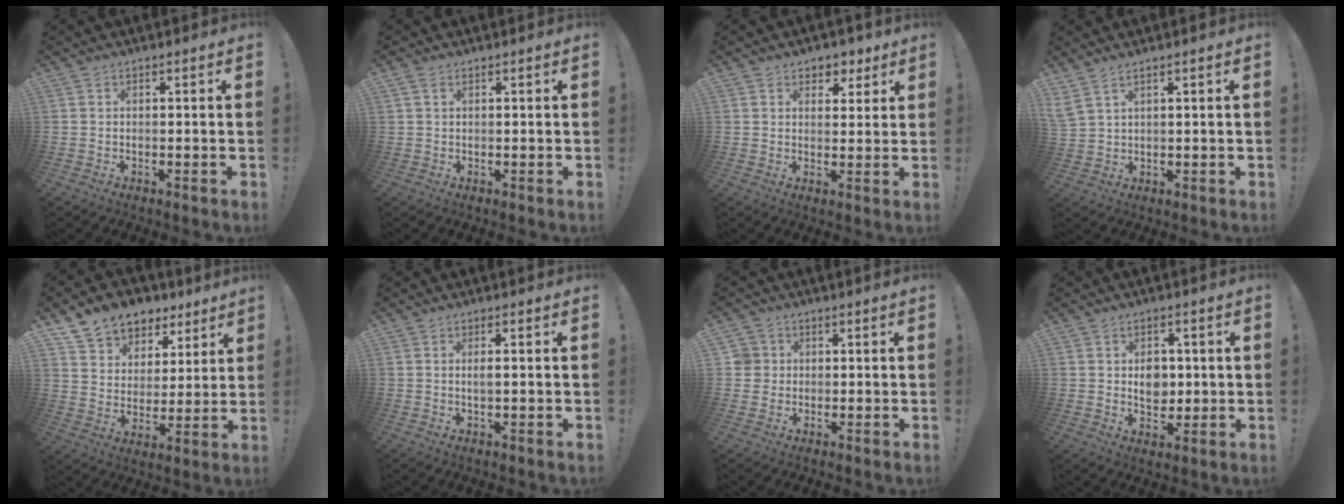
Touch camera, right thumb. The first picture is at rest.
{"total": 1.5, "force": [0.9, 0.8, 1.0], "torque": [-0.013, -0.002, 0.016]}
{"total": 5.3, "force": [3.3, 4.1, 1.1], "torque": [0.003, -0.027, 0.060]}
{"total": 4.6, "force": [3.5, 1.6, 2.4], "torque": [-0.058, -0.015, 0.068]}
{"total": 10.3, "force": [7.4, 6.8, 2.0], "torque": [-0.036, -0.061, 0.143]}
{"total": 2.0, "force": [-0.1, 0.2, 2.0], "torque": [-0.034, -0.001, -0.004]}
{"total": 4.1, "force": [0.7, 3.9, 0.8], "torque": [-0.020, 0.003, 0.012]}
{"total": 6.4, "force": [0.7, 5.5, 3.3], "torque": [-0.038, -0.003, 0.012]}